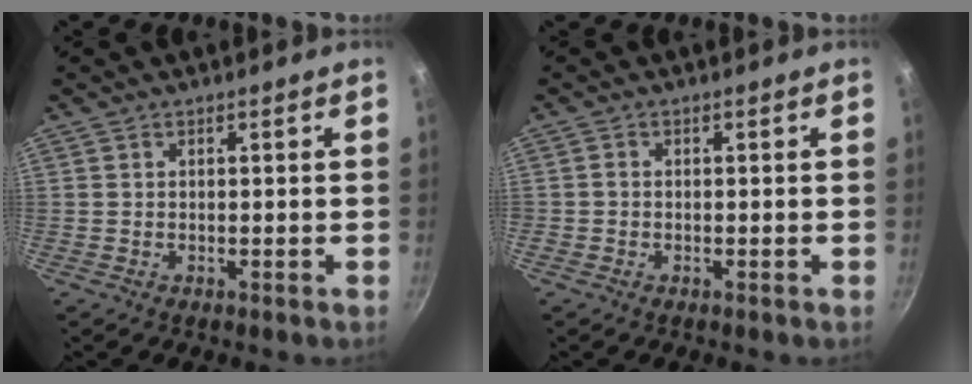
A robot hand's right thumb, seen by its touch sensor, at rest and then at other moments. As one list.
[{"total": 0.5, "force": [-0.3, 0.3, 0.3], "torque": [-0.012, 0.005, -0.007]}]